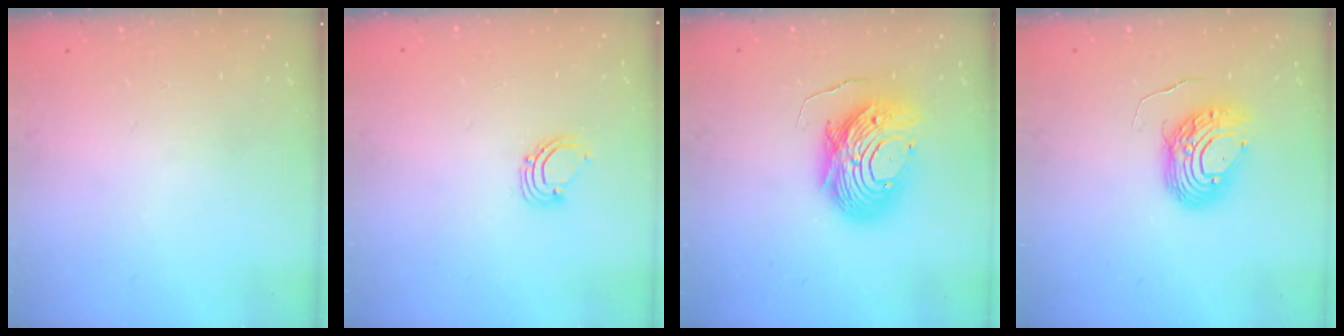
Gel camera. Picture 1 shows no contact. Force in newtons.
{"total": 2.9, "press": 2.9, "slide": 0.2}
{"total": 12.9, "press": 12.8, "slide": 1.1}
{"total": 9.8, "press": 9.7, "slide": 1.0}